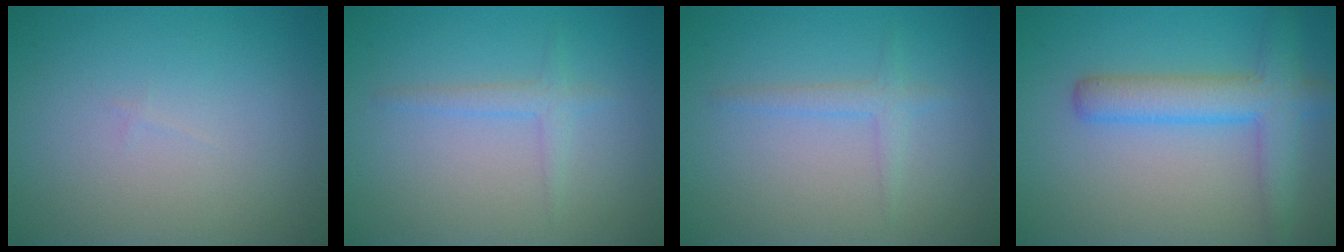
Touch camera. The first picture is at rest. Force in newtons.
{"total": 1.5, "press": 1.5, "slide": 0.0}
{"total": 1.5, "press": 1.5, "slide": 0.0}
{"total": 4.6, "press": 4.6, "slide": 0.2}